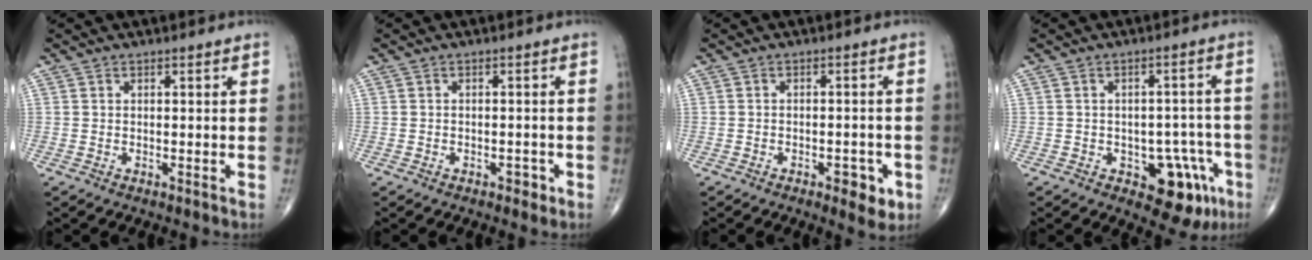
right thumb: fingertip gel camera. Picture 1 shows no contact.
{"total": 1.6, "force": [-0.9, 1.0, 0.8], "torque": [-0.008, 0.004, -0.013]}
{"total": 4.8, "force": [-2.2, 2.2, 3.7], "torque": [-0.033, 0.007, -0.025]}
{"total": 10.2, "force": [-4.6, 5.8, 7.0], "torque": [-0.044, 0.031, -0.051]}